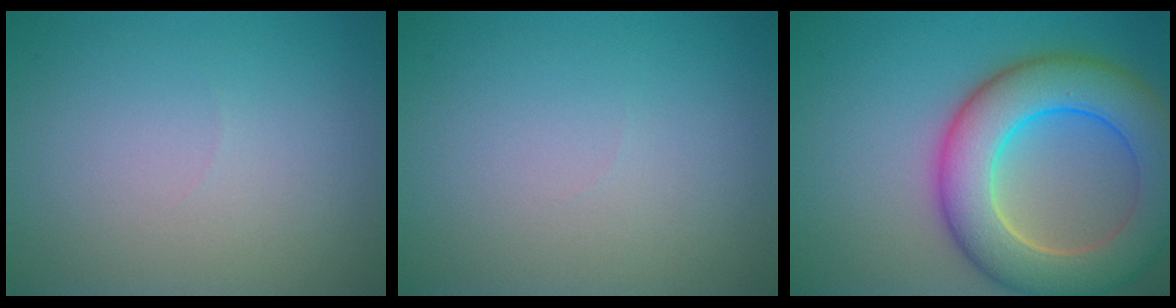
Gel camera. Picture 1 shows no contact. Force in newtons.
{"total": 0.0}
{"total": 10.3, "press": 10.3, "slide": 0.7}